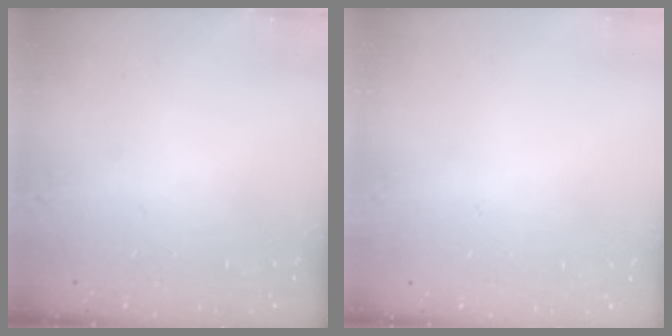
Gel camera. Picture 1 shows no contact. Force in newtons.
{"total": 0.0}